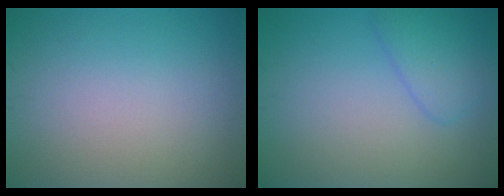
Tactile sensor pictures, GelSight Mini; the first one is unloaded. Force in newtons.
{"total": 2.7, "press": 2.6, "slide": 0.2}